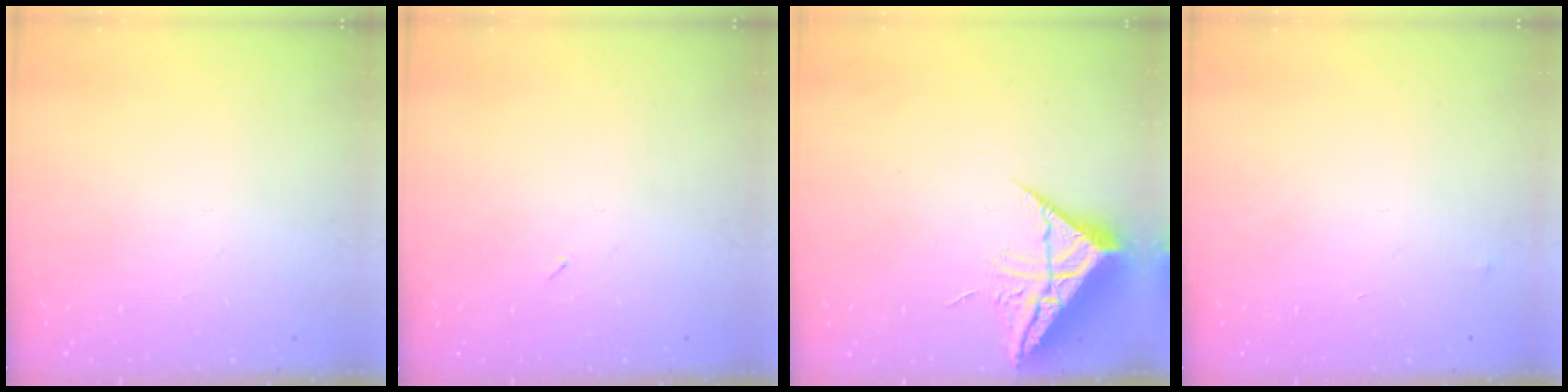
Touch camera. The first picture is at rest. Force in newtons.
{"total": 2.2, "press": 2.1, "slide": 0.9}
{"total": 9.7, "press": 9.6, "slide": 0.8}
{"total": 2.5, "press": 2.5, "slide": 0.4}